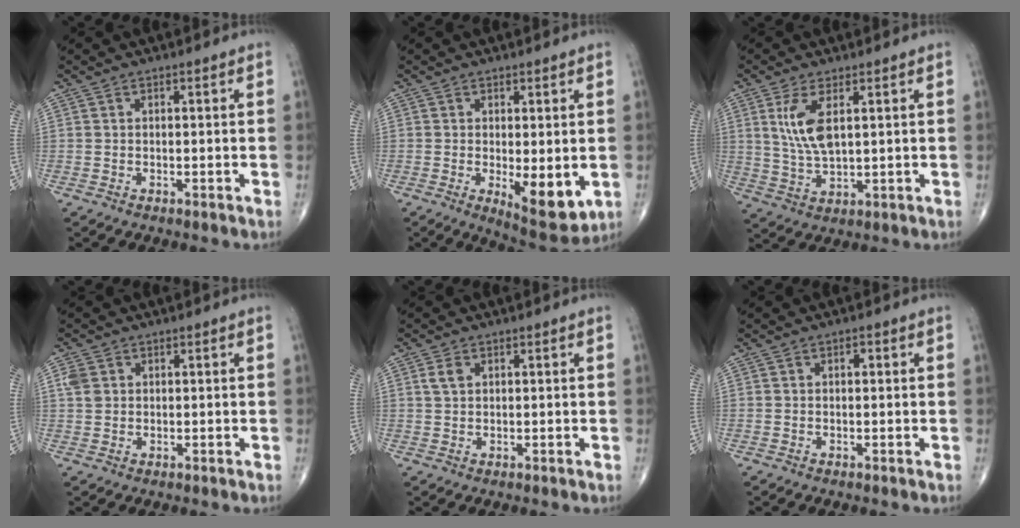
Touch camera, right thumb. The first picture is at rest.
{"total": 8.6, "force": [-1.5, 3.3, 7.8], "torque": [-0.101, -0.024, -0.013]}
{"total": 7.6, "force": [2.5, 3.1, 6.5], "torque": [-0.135, -0.012, 0.058]}
{"total": 2.8, "force": [0.9, 2.2, 1.4], "torque": [-0.026, 0.002, 0.020]}
{"total": 2.3, "force": [0.9, 1.5, 1.5], "torque": [-0.027, 0.003, 0.019]}
{"total": 0.8, "force": [0.2, 0.5, 0.6], "torque": [-0.004, 0.003, 0.000]}